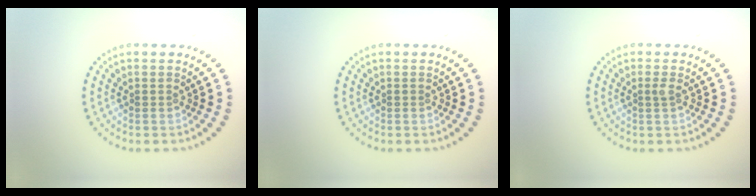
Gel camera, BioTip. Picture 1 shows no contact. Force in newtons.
{"total": 0.0}
{"total": 0.7, "press": 0.5, "slide": 0.5}